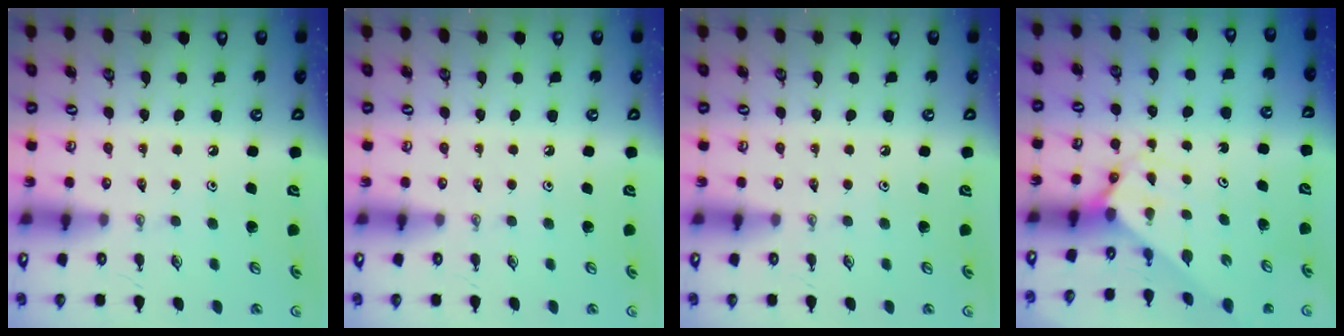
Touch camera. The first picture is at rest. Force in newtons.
{"total": 0.0}
{"total": 0.0}
{"total": 2.4, "press": 2.4, "slide": 0.2}